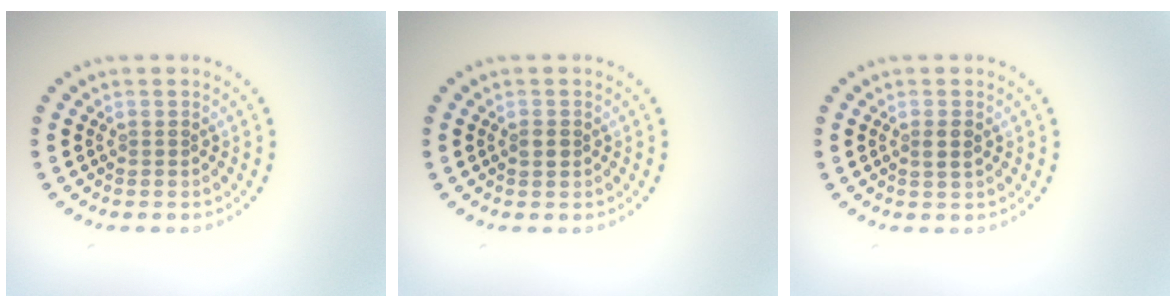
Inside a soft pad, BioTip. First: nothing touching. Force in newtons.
{"total": 1.3, "press": 1.3, "slide": 0.1}
{"total": 1.3, "press": 1.3, "slide": 0.4}